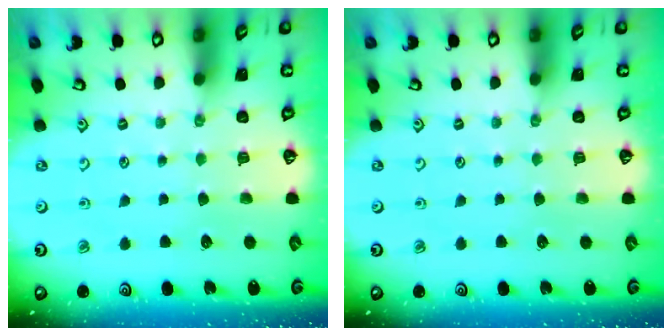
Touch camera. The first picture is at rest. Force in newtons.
{"total": 0.0}